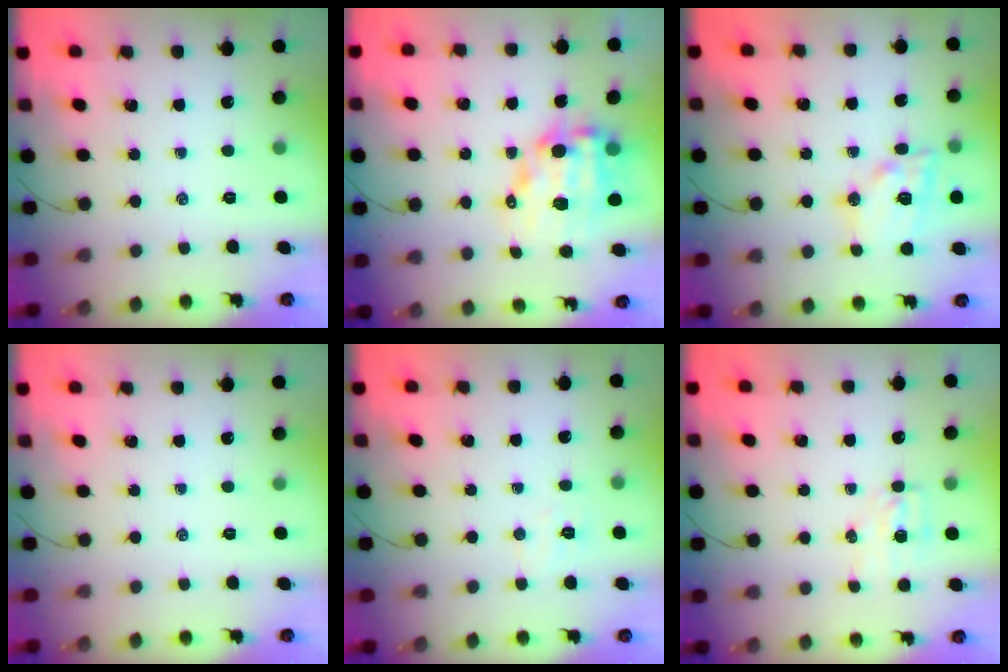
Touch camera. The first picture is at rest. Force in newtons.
{"total": 12.1, "press": 11.7, "slide": 3.0}
{"total": 15.0, "press": 14.8, "slide": 2.3}
{"total": 0.0}
{"total": 4.1, "press": 4.0, "slide": 0.9}
{"total": 3.7, "press": 3.5, "slide": 1.0}